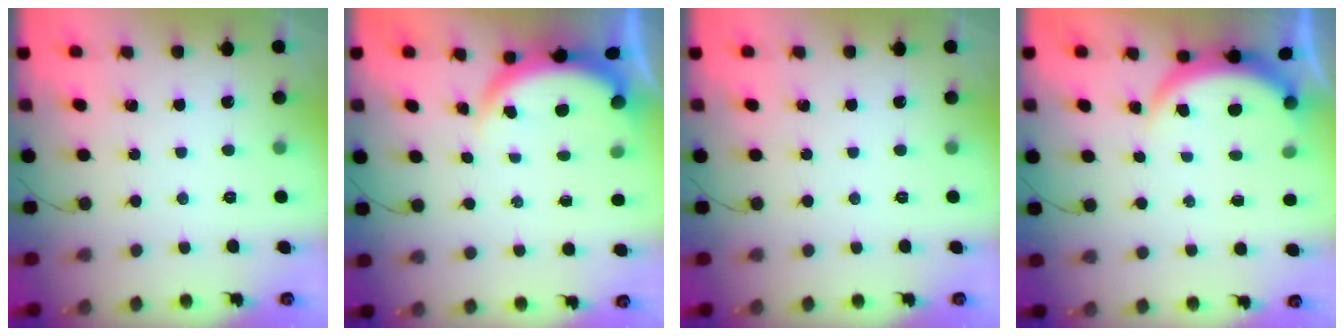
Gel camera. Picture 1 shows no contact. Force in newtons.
{"total": 4.2, "press": 3.9, "slide": 1.5}
{"total": 0.0}
{"total": 3.8, "press": 3.8, "slide": 0.2}